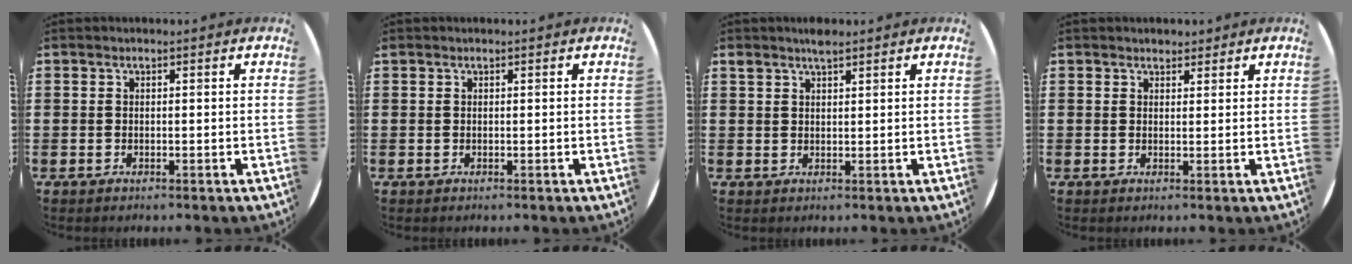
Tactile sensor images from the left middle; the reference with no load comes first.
{"total": 0.0}
{"total": 2.1, "force": [1.9, 0.5, 0.9], "torque": [-0.019, 0.004, 0.033]}
{"total": 1.7, "force": [1.6, 0.5, -0.1], "torque": [0.009, 0.000, 0.028]}